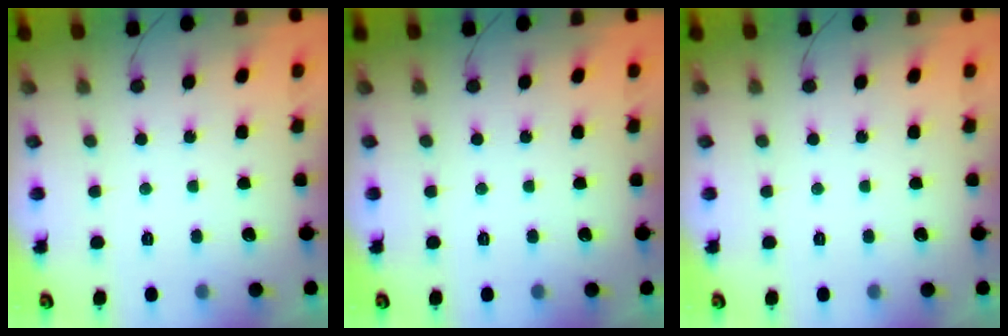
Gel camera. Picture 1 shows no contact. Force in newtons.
{"total": 0.0}
{"total": 0.0}